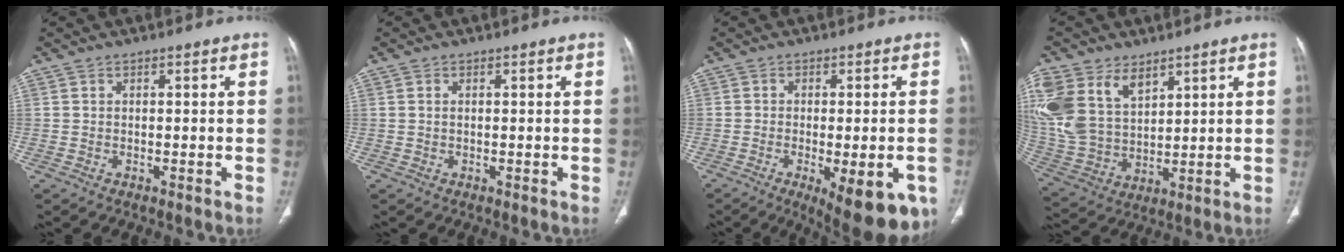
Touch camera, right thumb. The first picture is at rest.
{"total": 0.0}
{"total": 14.8, "force": [-6.5, 5.5, 12.1], "torque": [-0.125, -0.001, -0.076]}
{"total": 18.7, "force": [9.1, 12.4, 10.8], "torque": [-0.248, -0.008, 0.195]}